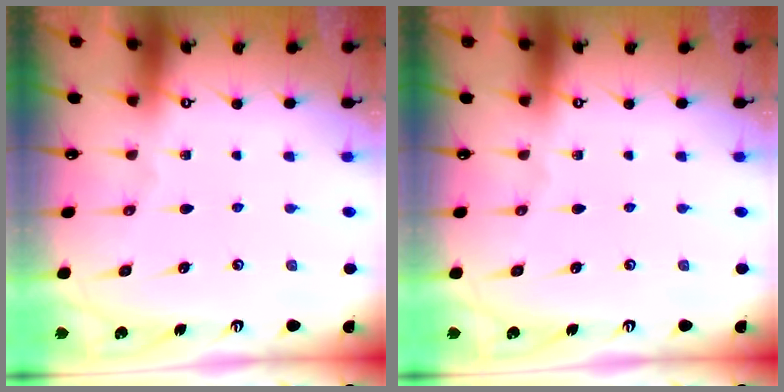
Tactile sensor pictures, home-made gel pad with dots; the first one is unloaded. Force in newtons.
{"total": 0.0}